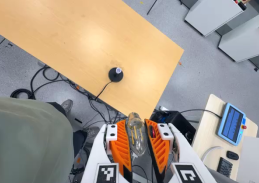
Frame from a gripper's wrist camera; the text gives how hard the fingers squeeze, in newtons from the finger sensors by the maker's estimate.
{"total": 20.2, "left": 22.1, "right": 18.2}